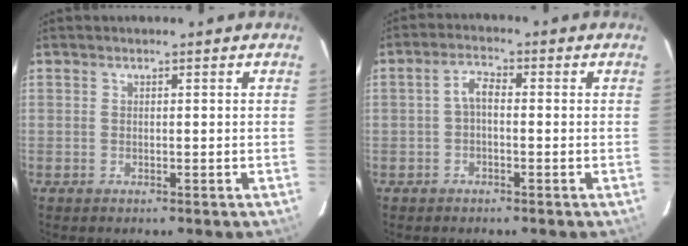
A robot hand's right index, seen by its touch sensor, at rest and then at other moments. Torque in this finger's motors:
{"motor_torque": [0.35, -0.15, 0.28, 0.05]}